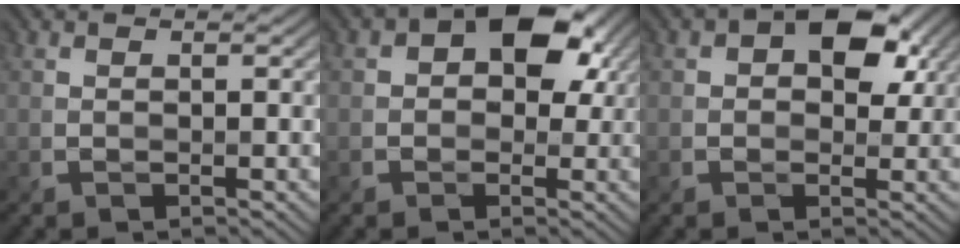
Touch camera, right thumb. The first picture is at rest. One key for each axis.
{"total": 8.0, "fx": 2.1, "fy": 5.6, "fz": 5.3, "tx": -0.063, "ty": 0.002, "tz": 0.024}
{"total": 7.3, "fx": 2.2, "fy": 4.8, "fz": 5.0, "tx": -0.071, "ty": -0.002, "tz": 0.027}